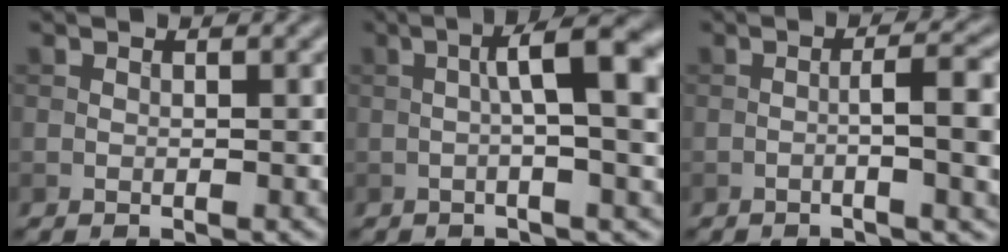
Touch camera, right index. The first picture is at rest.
{"total": 8.1, "force": [0.9, 1.9, 7.8], "torque": [-0.104, 0.015, 0.007]}
{"total": 5.9, "force": [-0.8, 1.3, 5.7], "torque": [-0.080, 0.008, -0.013]}